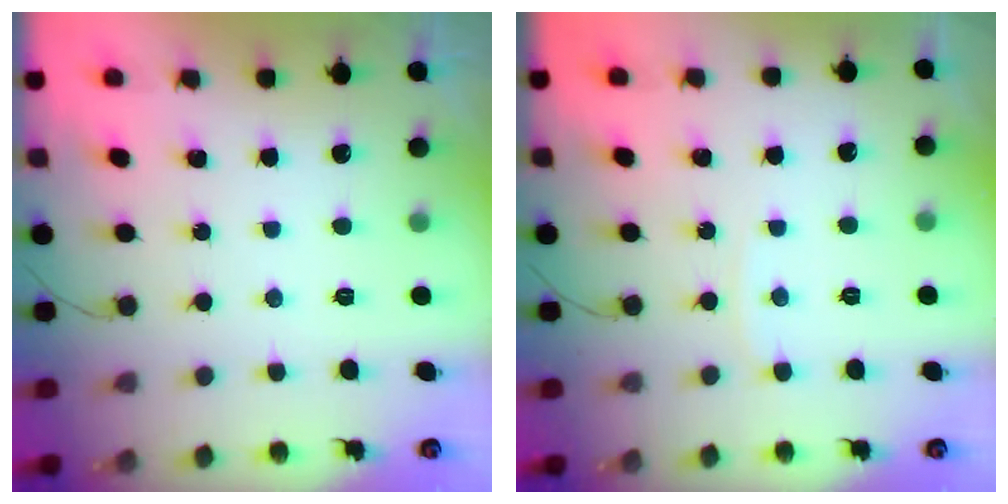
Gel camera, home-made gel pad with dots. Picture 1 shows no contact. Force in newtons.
{"total": 3.1, "press": 3.1, "slide": 0.2}